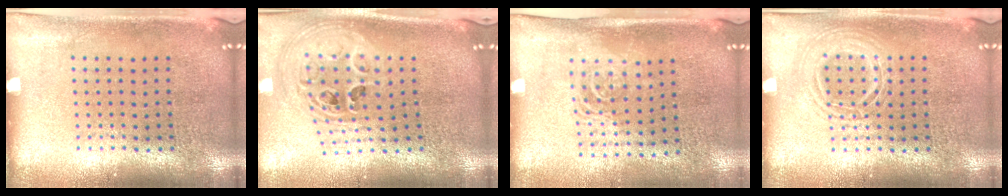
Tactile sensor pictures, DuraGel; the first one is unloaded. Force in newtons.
{"total": 2.6, "press": 1.9, "slide": 1.8}
{"total": 1.6, "press": 1.3, "slide": 0.9}
{"total": 2.2, "press": 2.2, "slide": 0.3}